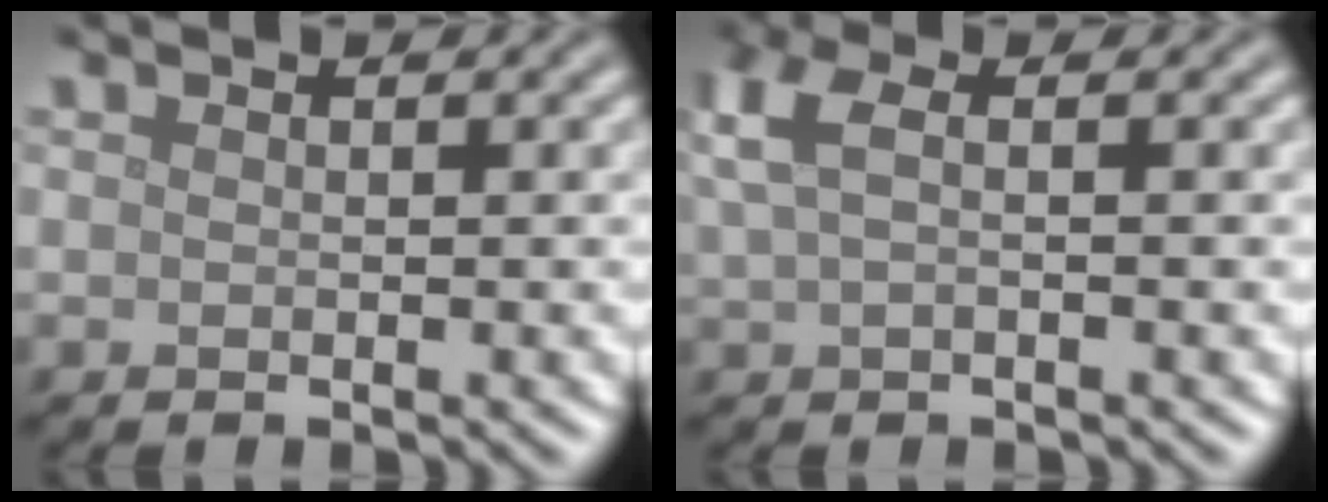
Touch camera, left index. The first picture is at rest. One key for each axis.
{"total": 3.2, "fx": 1.0, "fy": 1.4, "fz": 2.7, "tx": -0.067, "ty": 0.007, "tz": 0.017}